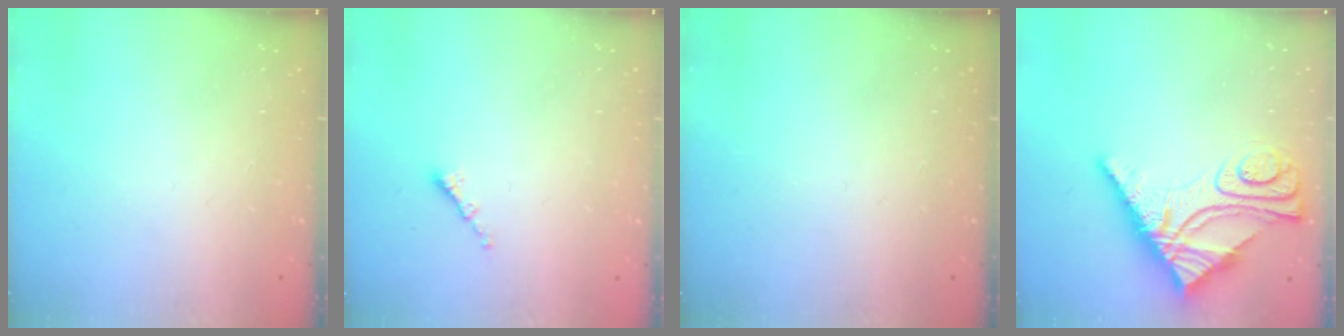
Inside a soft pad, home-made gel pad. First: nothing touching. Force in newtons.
{"total": 0.8, "press": 0.8, "slide": 0.2}
{"total": 0.0}
{"total": 15.2, "press": 15.1, "slide": 1.6}